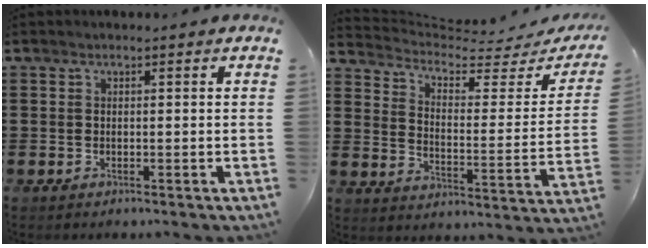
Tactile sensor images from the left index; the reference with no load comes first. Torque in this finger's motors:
{"motor_torque": [-0.78, 0.73, -0.28, -0.07]}